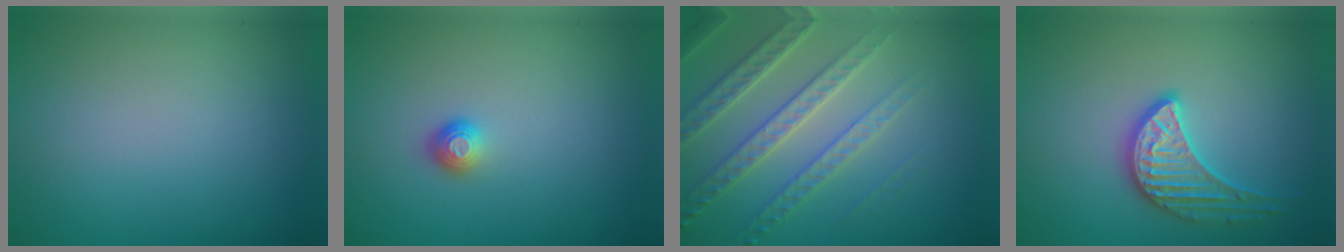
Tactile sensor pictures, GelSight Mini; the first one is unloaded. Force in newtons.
{"total": 1.0, "press": 0.9, "slide": 0.4}
{"total": 4.5, "press": 4.4, "slide": 1.1}
{"total": 3.3, "press": 3.2, "slide": 0.9}